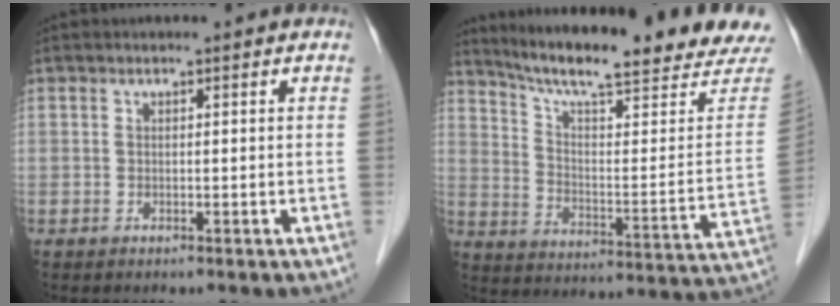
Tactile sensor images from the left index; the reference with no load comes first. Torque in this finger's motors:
{"motor_torque": [-0.65, -0.97, 0.29, 0.08]}